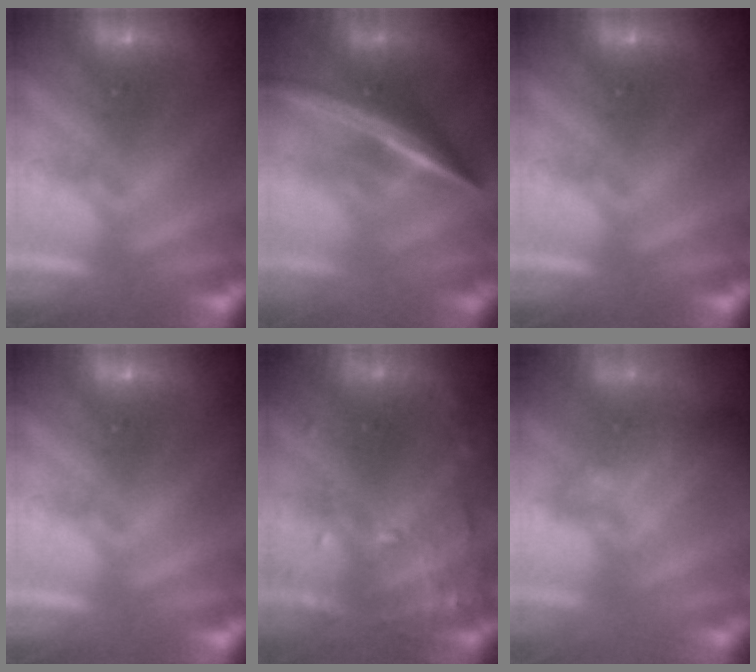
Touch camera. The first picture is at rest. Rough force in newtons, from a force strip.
{"total": 2.5}
{"total": 0.0}
{"total": 0.0}
{"total": 8.9}
{"total": 8.2}